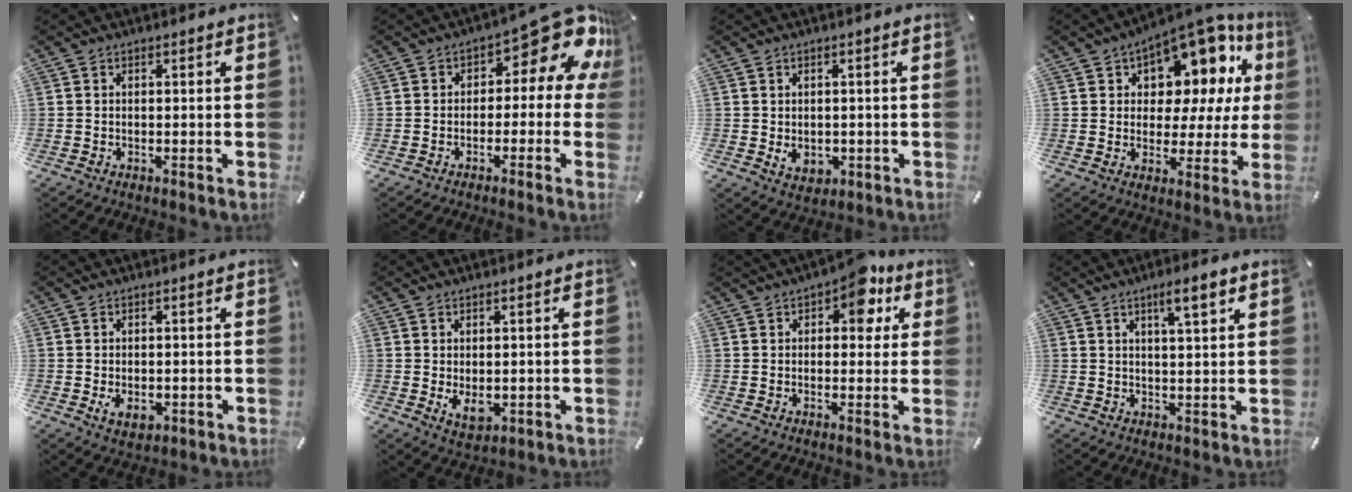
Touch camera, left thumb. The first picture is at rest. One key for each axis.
{"total": 13.5, "fx": 6.0, "fy": 6.3, "fz": 10.4, "tx": -0.128, "ty": -0.047, "tz": 0.097}
{"total": 3.6, "fx": -0.3, "fy": 3.0, "fz": 2.1, "tx": -0.027, "ty": -0.005, "tz": -0.006}
{"total": 12.8, "fx": 8.7, "fy": 7.0, "fz": 6.3, "tx": -0.093, "ty": -0.081, "tz": 0.150}
{"total": 3.5, "fx": -0.7, "fy": 2.3, "fz": 2.5, "tx": -0.043, "ty": -0.001, "tz": -0.014}
{"total": 4.3, "fx": -0.2, "fy": 2.6, "fz": 3.4, "tx": -0.066, "ty": -0.010, "tz": -0.009}
{"total": 9.1, "fx": 4.9, "fy": 5.0, "fz": 5.9, "tx": -0.063, "ty": -0.021, "tz": 0.077}
{"total": 5.9, "fx": 3.5, "fy": 1.0, "fz": 4.7, "tx": -0.073, "ty": -0.015, "tz": 0.054}